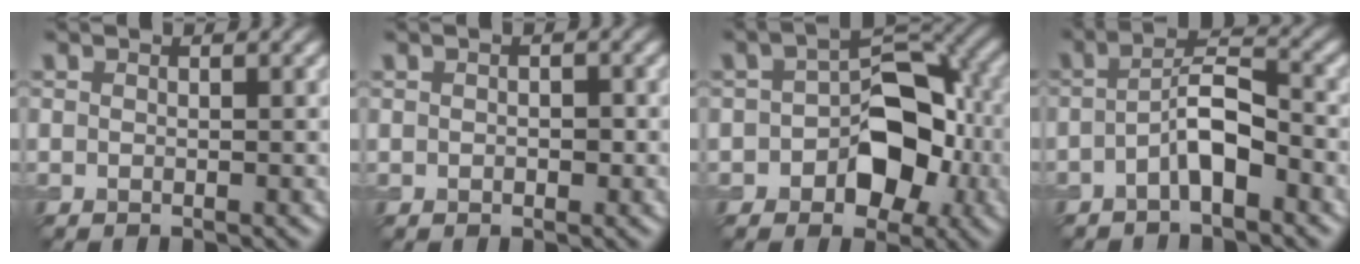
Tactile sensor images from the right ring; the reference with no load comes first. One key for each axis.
{"total": 0.7, "fx": 0.2, "fy": 0.4, "fz": 0.5, "tx": -0.010, "ty": 0.003, "tz": 0.007}
{"total": 6.9, "fx": -1.6, "fy": 4.4, "fz": 5.0, "tx": -0.063, "ty": 0.016, "tz": -0.028}
{"total": 3.6, "fx": -1.4, "fy": 0.8, "fz": 3.2, "tx": -0.060, "ty": 0.017, "tz": -0.030}